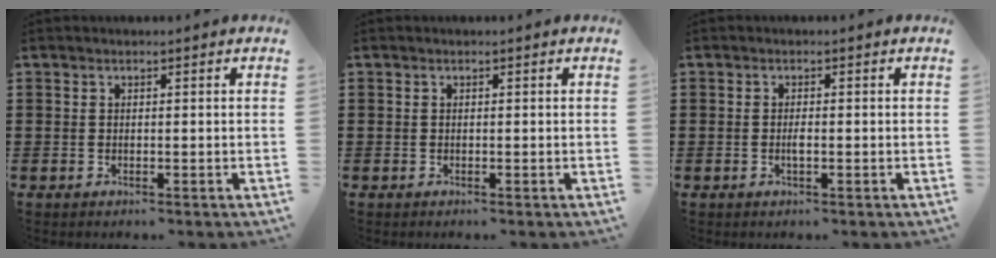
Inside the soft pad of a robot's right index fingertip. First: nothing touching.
{"total": 0.0}
{"total": 1.2, "force": [-0.3, 0.3, 1.1], "torque": [-0.030, -0.003, -0.008]}